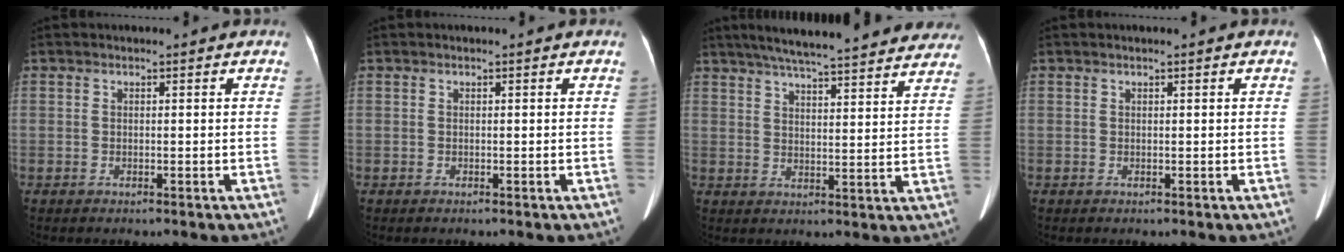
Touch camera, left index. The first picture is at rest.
{"total": 0.0}
{"total": 25.5, "force": [22.2, 3.8, 11.9], "torque": [-0.184, 0.000, 0.272]}
{"total": 1.2, "force": [-1.1, -0.3, -0.3], "torque": [0.002, -0.003, -0.012]}